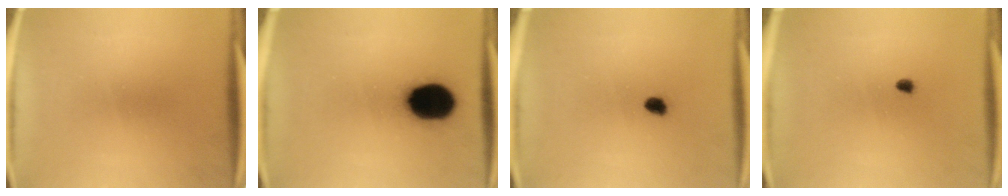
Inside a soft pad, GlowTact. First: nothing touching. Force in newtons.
{"total": 15.6}
{"total": 3.0}
{"total": 1.3}